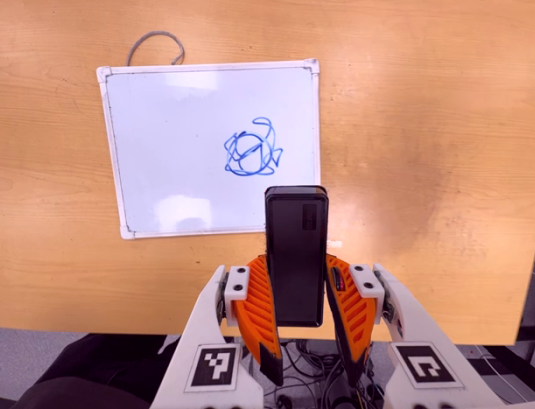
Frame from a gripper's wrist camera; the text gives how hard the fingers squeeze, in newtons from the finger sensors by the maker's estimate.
{"total": 7.3, "left": 5.1, "right": 9.6}